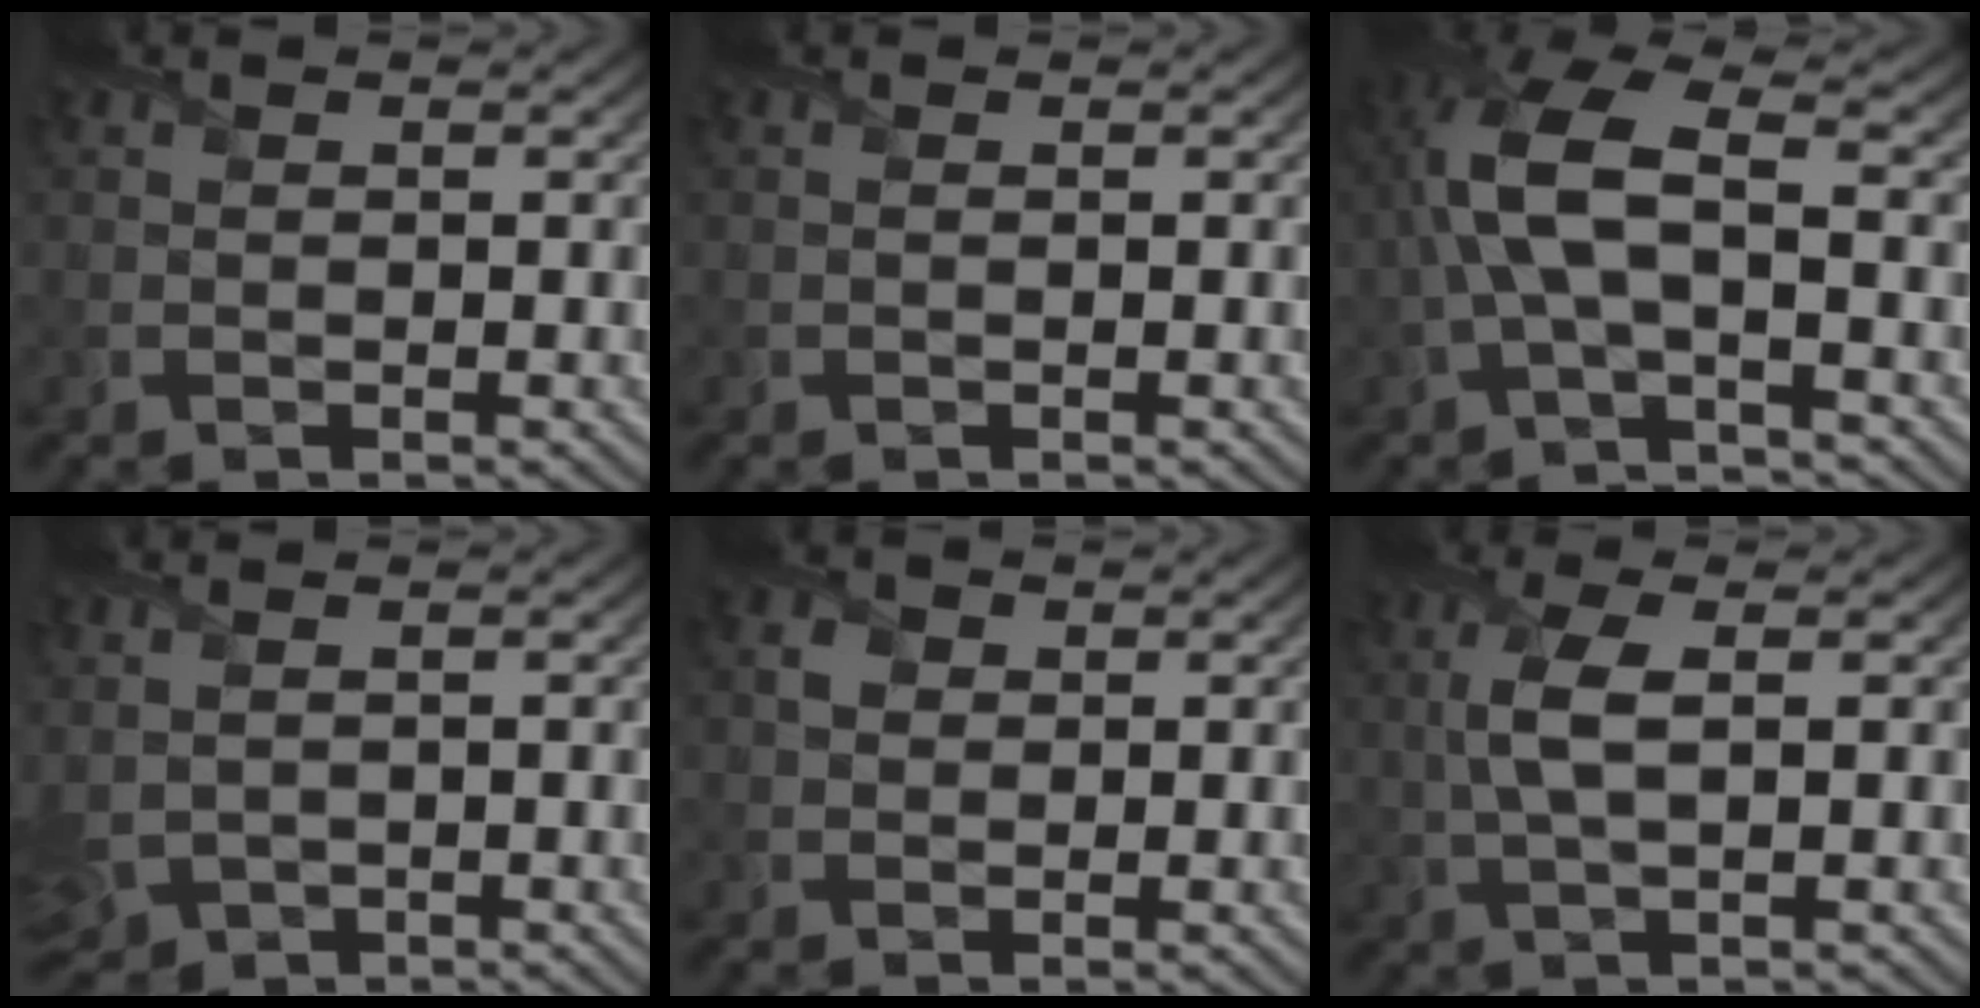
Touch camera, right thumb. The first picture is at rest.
{"total": 0.0}
{"total": 8.4, "force": [-0.4, 3.0, 7.8], "torque": [-0.187, 0.020, -0.018]}
{"total": 4.2, "force": [-0.5, 2.9, 3.0], "torque": [-0.091, -0.018, 0.001]}
{"total": 1.7, "force": [0.3, 1.5, 0.7], "torque": [-0.018, 0.002, -0.001]}
{"total": 4.6, "force": [0.7, 1.4, 4.3], "torque": [-0.107, 0.008, 0.016]}